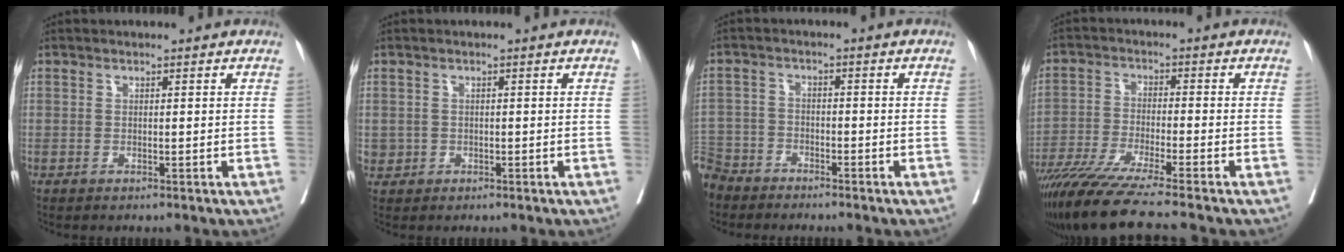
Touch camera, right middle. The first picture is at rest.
{"total": 1.6, "force": [-0.3, 1.6, 0.2], "torque": [0.004, 0.006, 0.000]}
{"total": 8.1, "force": [-7.0, 3.9, 1.1], "torque": [-0.038, -0.003, -0.138]}
{"total": 12.7, "force": [-10.7, -1.5, 6.8], "torque": [-0.102, -0.041, -0.179]}